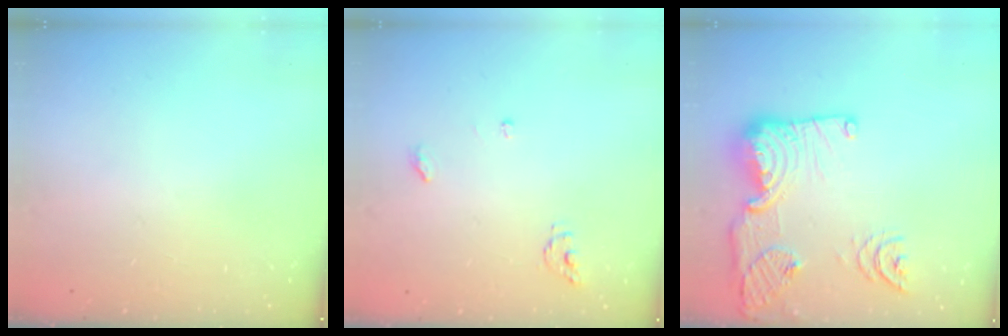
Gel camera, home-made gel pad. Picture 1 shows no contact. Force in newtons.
{"total": 4.6, "press": 4.6, "slide": 0.3}
{"total": 19.0, "press": 19.0, "slide": 1.5}